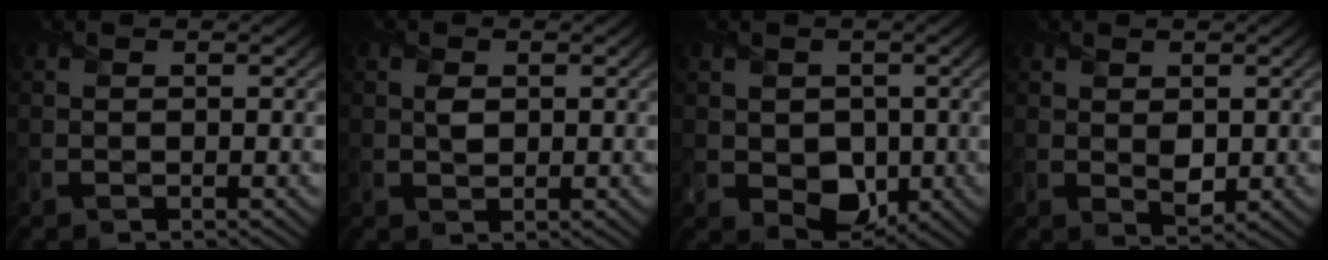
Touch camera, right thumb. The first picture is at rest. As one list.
[{"total": 1.4, "force": [0.4, 1.0, 0.9], "torque": [-0.020, 0.001, 0.007]}, {"total": 5.3, "force": [-0.3, 4.3, 3.0], "torque": [-0.068, -0.019, -0.002]}, {"total": 2.2, "force": [0.4, 1.5, 1.5], "torque": [-0.032, -0.009, 0.013]}]